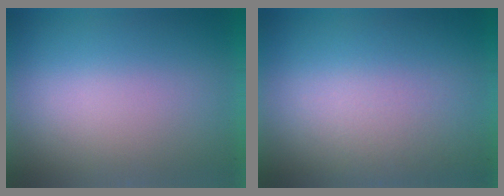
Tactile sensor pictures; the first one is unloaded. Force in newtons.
{"total": 2.6}